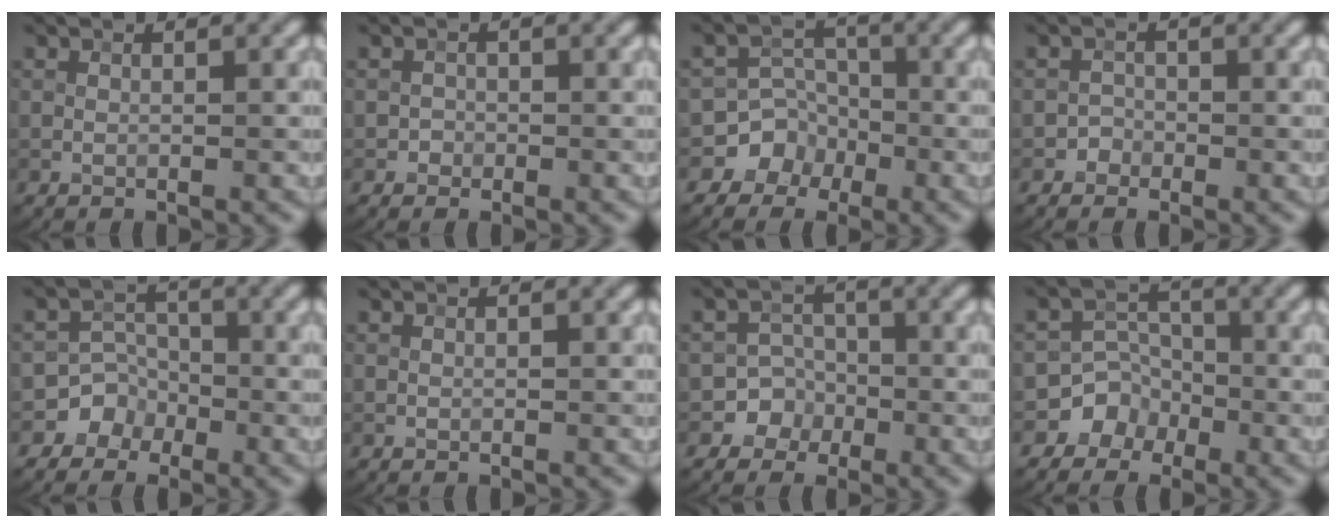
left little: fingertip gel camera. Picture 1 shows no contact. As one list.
[{"total": 0.8, "force": [-0.4, 0.7, -0.1], "torque": [0.013, -0.001, -0.006]}, {"total": 4.6, "force": [-2.4, 4.0, -0.1], "torque": [0.045, 0.011, -0.063]}, {"total": 1.0, "force": [-0.6, 0.8, -0.2], "torque": [0.015, 0.002, -0.013]}, {"total": 3.5, "force": [-2.0, 2.9, -0.1], "torque": [0.044, 0.016, -0.048]}, {"total": 0.0}, {"total": 3.8, "force": [-1.8, 3.3, 0.0], "torque": [0.040, 0.005, -0.045]}, {"total": 4.0, "force": [-2.3, 3.3, -0.1], "torque": [0.044, 0.017, -0.056]}]